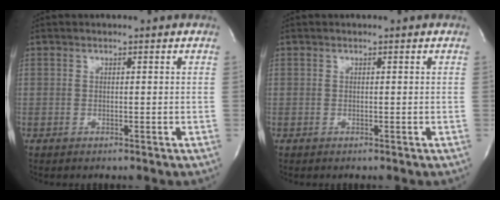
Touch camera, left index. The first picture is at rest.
{"total": 0.0}